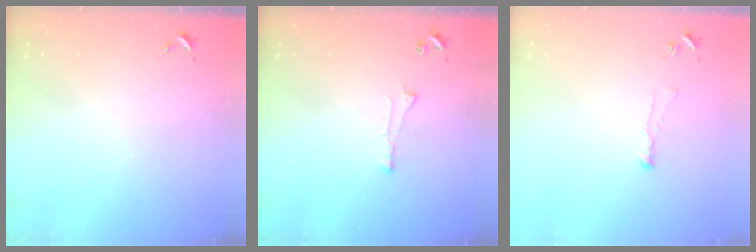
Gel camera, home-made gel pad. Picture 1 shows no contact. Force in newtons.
{"total": 4.3, "press": 4.3, "slide": 0.5}
{"total": 2.7, "press": 2.6, "slide": 0.7}